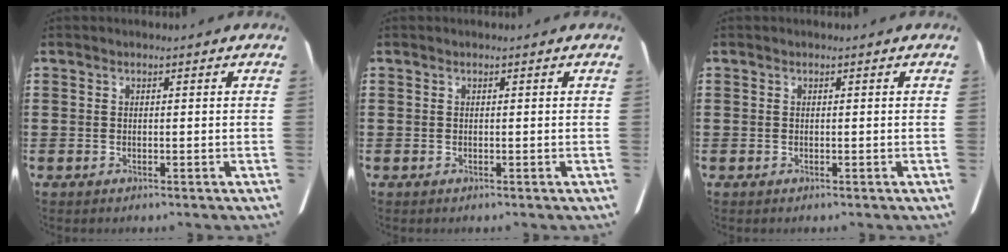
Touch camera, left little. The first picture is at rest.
{"total": 0.0}
{"total": 0.0}